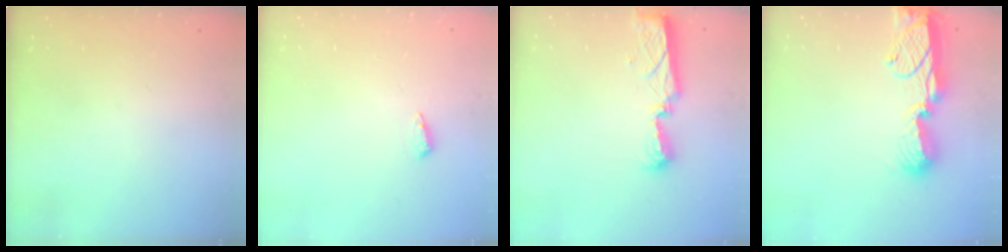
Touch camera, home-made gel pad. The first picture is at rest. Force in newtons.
{"total": 5.6, "press": 5.5, "slide": 1.0}
{"total": 7.9, "press": 7.9, "slide": 0.9}
{"total": 11.4, "press": 11.3, "slide": 1.5}